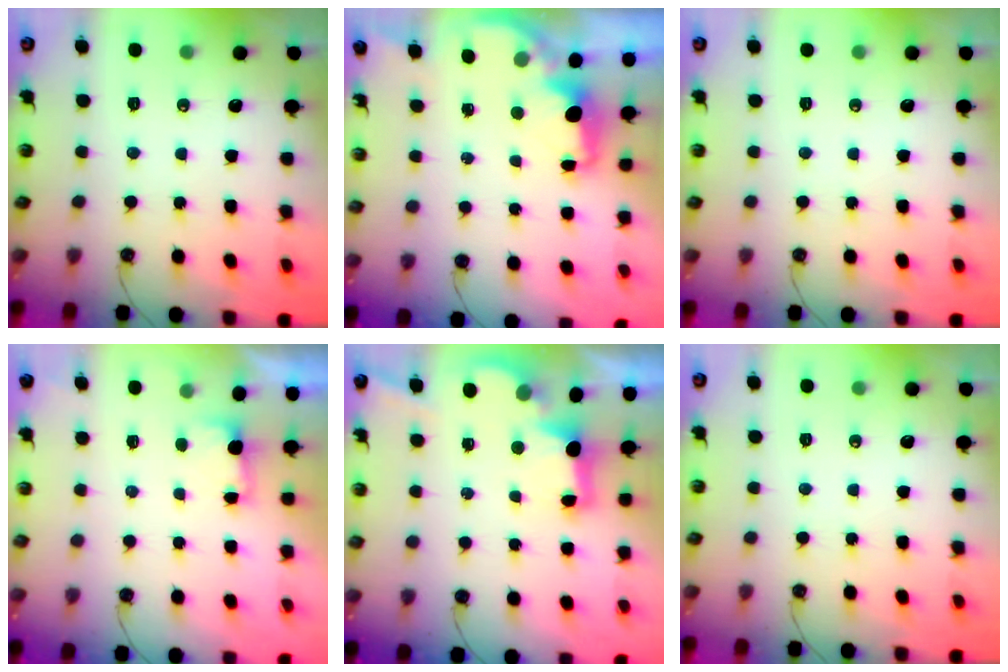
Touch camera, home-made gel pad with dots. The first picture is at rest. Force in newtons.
{"total": 2.3, "press": 2.1, "slide": 0.8}
{"total": 0.0}
{"total": 2.2, "press": 2.0, "slide": 0.9}
{"total": 2.8, "press": 2.7, "slide": 0.9}
{"total": 0.0}